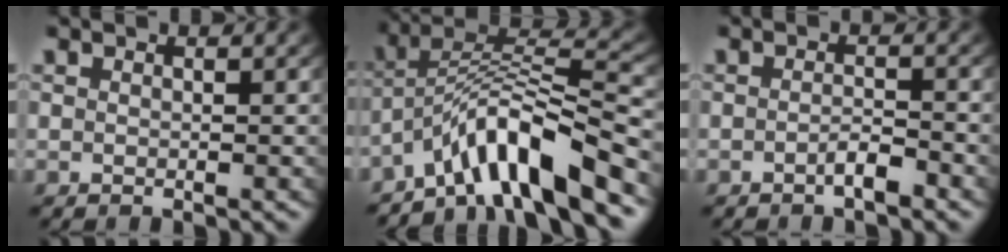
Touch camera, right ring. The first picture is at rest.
{"total": 8.3, "force": [-2.6, 4.4, 6.6], "torque": [-0.117, -0.013, -0.037]}
{"total": 1.5, "force": [-1.2, 0.1, 0.9], "torque": [-0.013, -0.005, -0.023]}